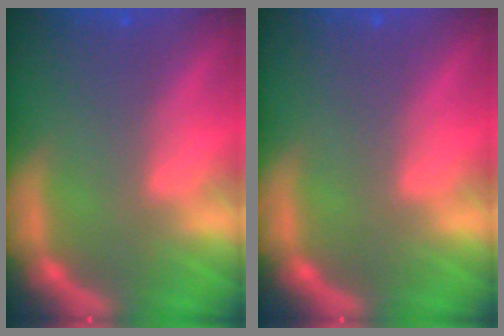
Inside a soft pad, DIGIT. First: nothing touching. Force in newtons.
{"total": 0.0}